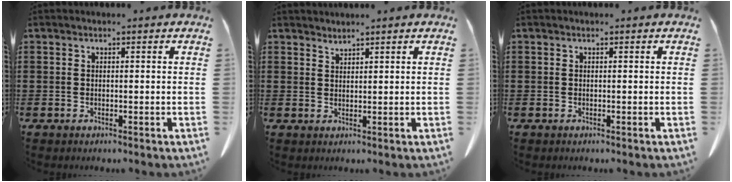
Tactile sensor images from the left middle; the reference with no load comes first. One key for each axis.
{"total": 1.5, "fx": 1.5, "fy": -0.2, "fz": 0.0, "tx": -0.003, "ty": -0.004, "tz": 0.030}
{"total": 0.0}